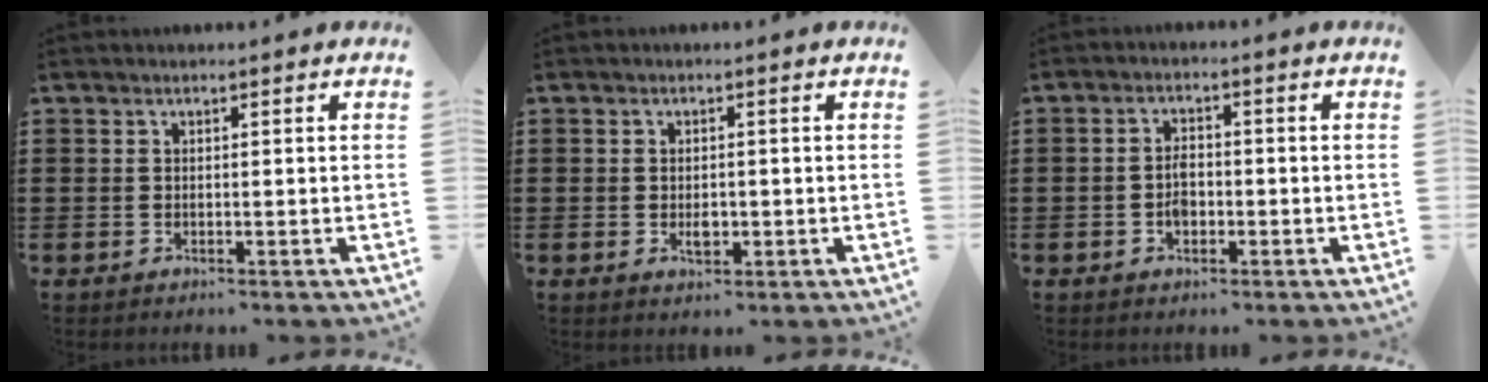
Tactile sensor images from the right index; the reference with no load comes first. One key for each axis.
{"total": 2.2, "fx": -0.3, "fy": 1.1, "fz": 1.9, "tx": -0.035, "ty": 0.001, "tz": -0.005}
{"total": 3.0, "fx": -0.8, "fy": 1.7, "fz": 2.3, "tx": -0.052, "ty": 0.001, "tz": -0.017}